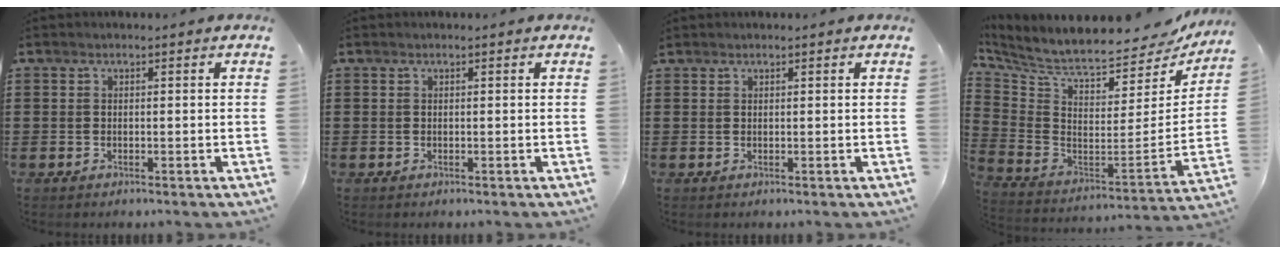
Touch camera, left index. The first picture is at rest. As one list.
[{"total": 0.0}, {"total": 0.5, "force": [0.5, 0.1, 0.0], "torque": [-0.002, 0.000, 0.011]}, {"total": 6.9, "force": [6.0, 1.2, 3.1], "torque": [-0.091, -0.062, 0.099]}]